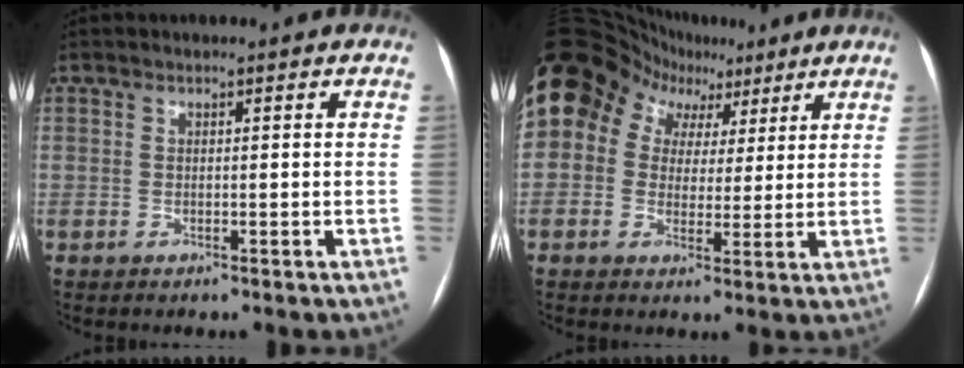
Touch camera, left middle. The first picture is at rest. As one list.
[{"total": 19.3, "force": [9.0, 14.8, 8.5], "torque": [-0.211, 0.099, 0.164]}]